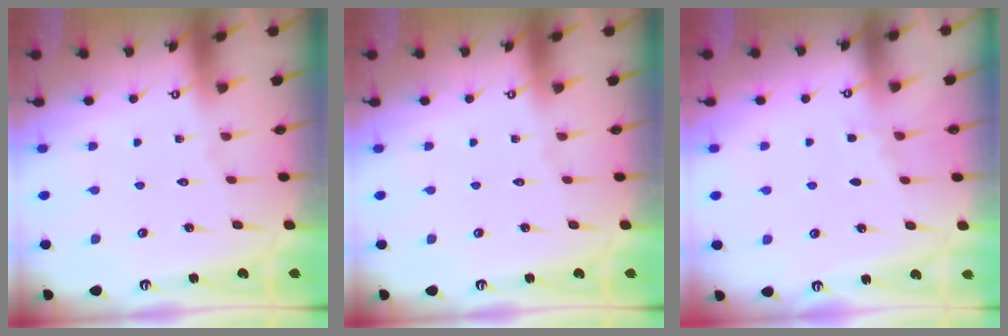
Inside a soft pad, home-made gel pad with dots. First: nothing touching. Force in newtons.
{"total": 0.0}
{"total": 3.2, "press": 3.1, "slide": 0.5}